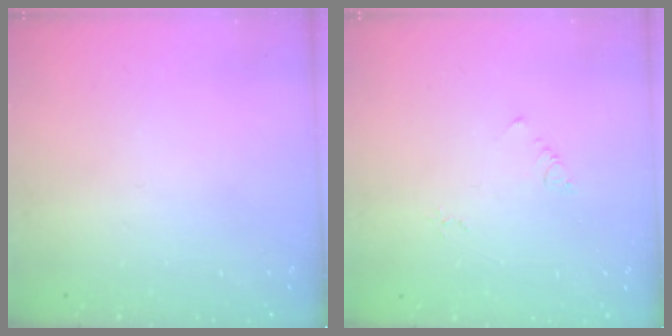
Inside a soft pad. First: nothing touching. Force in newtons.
{"total": 1.4, "press": 1.3, "slide": 0.3}